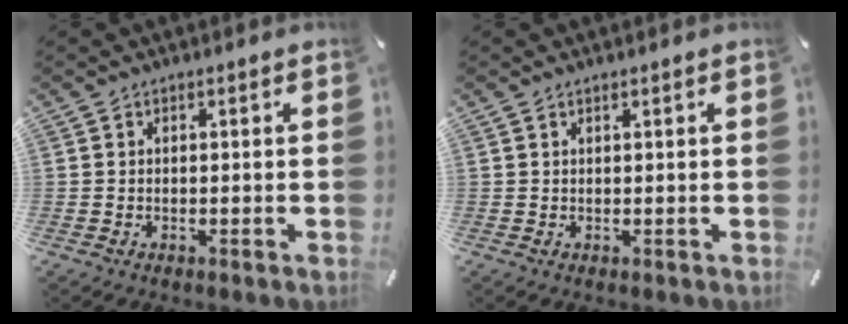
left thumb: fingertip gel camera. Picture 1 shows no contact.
{"total": 0.5, "force": [0.3, 0.0, 0.4], "torque": [-0.007, -0.001, 0.006]}